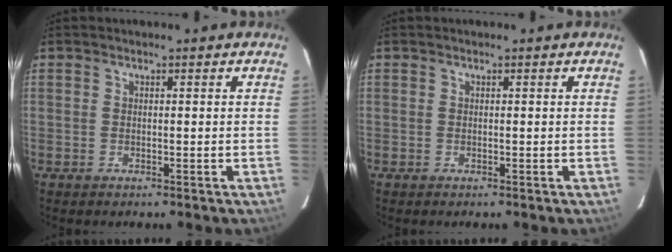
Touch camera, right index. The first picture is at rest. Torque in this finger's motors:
{"motor_torque": [0.00, 0.00, 0.01, 0.01]}